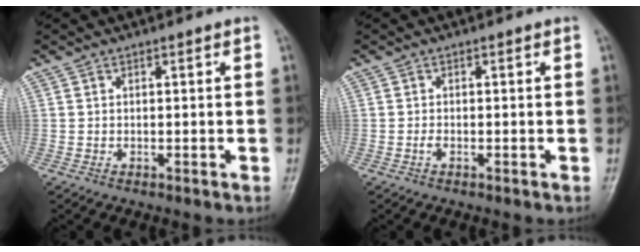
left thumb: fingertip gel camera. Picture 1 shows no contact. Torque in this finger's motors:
{"motor_torque": [-0.41, -0.28, 0.03, 0.05, 0.00]}